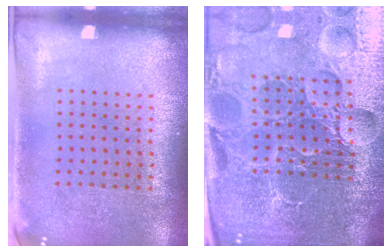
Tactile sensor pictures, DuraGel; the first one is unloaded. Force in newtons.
{"total": 6.6, "press": 5.9, "slide": 3.1}